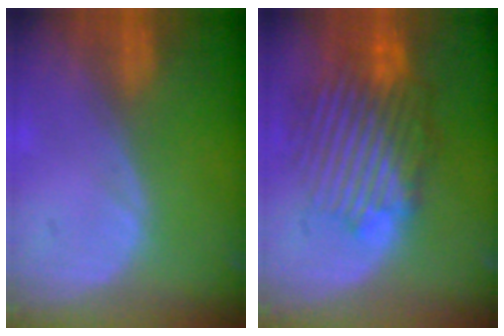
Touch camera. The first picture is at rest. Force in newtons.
{"total": 10.2, "press": 9.7, "slide": 3.0}